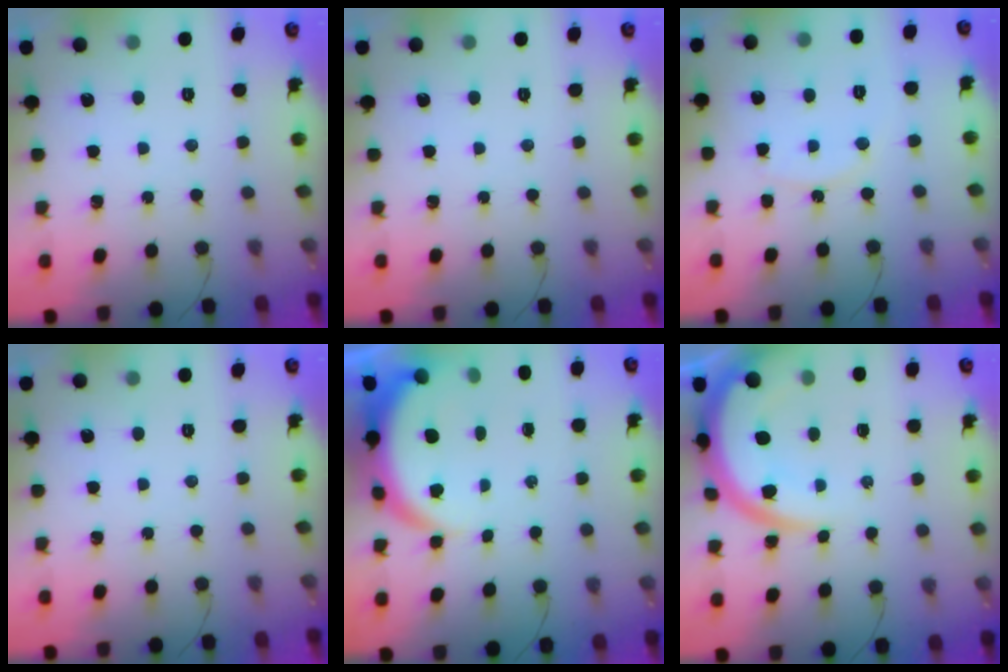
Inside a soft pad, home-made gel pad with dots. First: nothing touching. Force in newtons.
{"total": 0.0}
{"total": 9.2, "press": 9.2, "slide": 0.4}
{"total": 0.0}
{"total": 6.4, "press": 6.3, "slide": 0.5}
{"total": 12.2, "press": 12.1, "slide": 1.1}